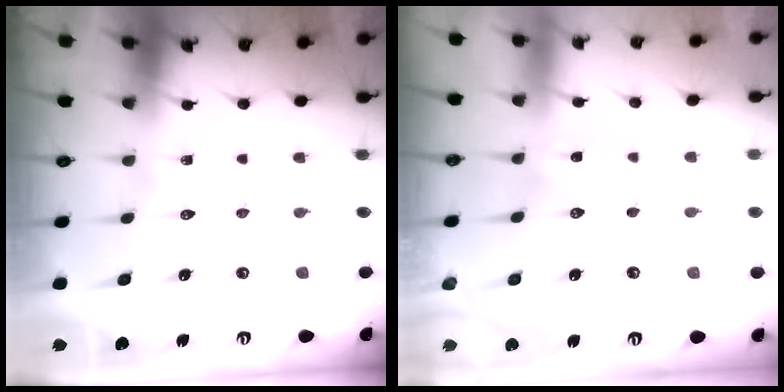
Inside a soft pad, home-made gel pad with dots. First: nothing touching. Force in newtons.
{"total": 0.0}